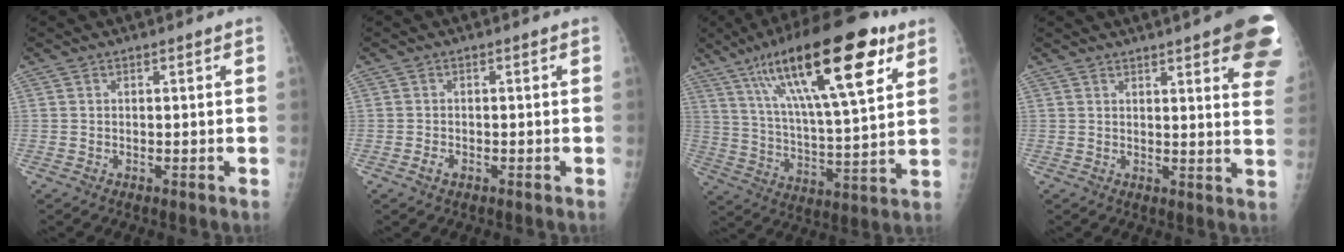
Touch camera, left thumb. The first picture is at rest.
{"total": 1.4, "force": [-0.7, 0.9, 0.8], "torque": [-0.015, 0.001, -0.013]}
{"total": 24.8, "force": [12.9, 6.6, 20.2], "torque": [-0.324, -0.026, 0.216]}
{"total": 15.3, "force": [8.6, 3.2, 12.2], "torque": [-0.130, -0.030, 0.089]}